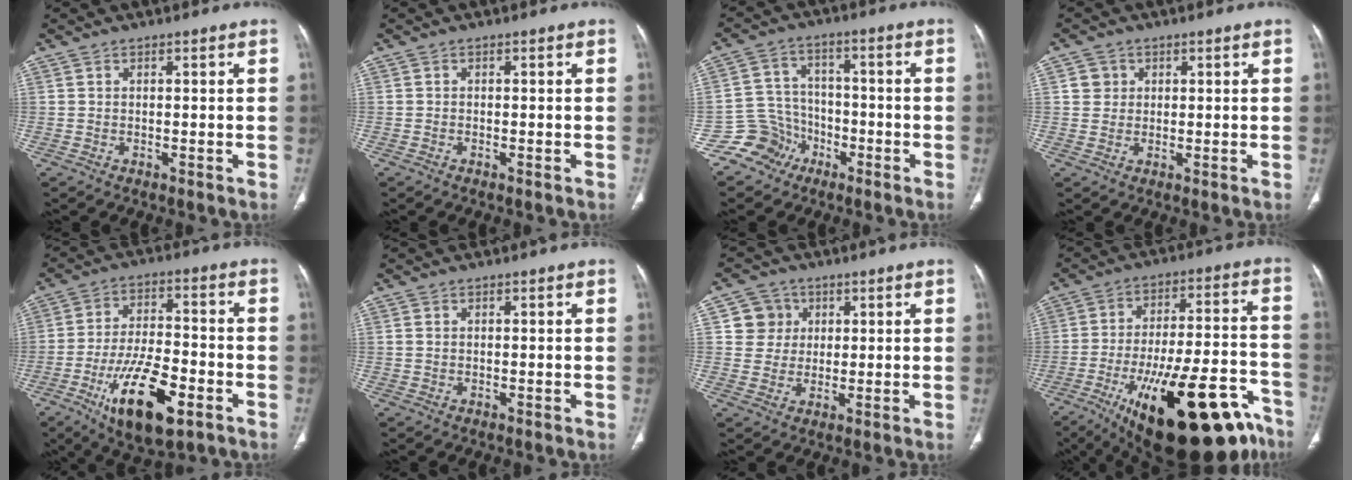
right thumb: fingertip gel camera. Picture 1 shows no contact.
{"total": 0.0}
{"total": 7.8, "force": [-4.7, 6.2, 0.0], "torque": [0.036, 0.049, -0.094]}
{"total": 2.8, "force": [0.8, 2.7, 0.5], "torque": [0.006, -0.001, 0.011]}
{"total": 16.5, "force": [-7.4, 6.6, 13.2], "torque": [-0.220, 0.021, -0.120]}
{"total": 0.6, "force": [0.2, 0.4, 0.3], "torque": [-0.009, 0.002, 0.006]}
{"total": 5.9, "force": [1.7, 5.6, 0.8], "torque": [0.016, 0.001, 0.027]}
{"total": 30.6, "force": [-17.0, 10.7, 23.1], "torque": [-0.293, 0.063, -0.252]}